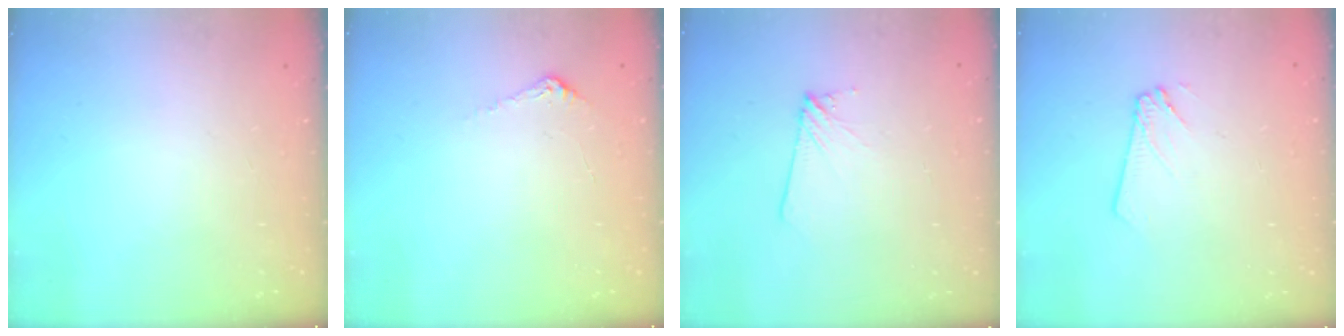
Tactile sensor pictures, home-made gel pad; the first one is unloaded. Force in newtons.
{"total": 4.8, "press": 4.8, "slide": 0.4}
{"total": 4.3, "press": 4.2, "slide": 0.6}
{"total": 2.4, "press": 2.4, "slide": 0.2}